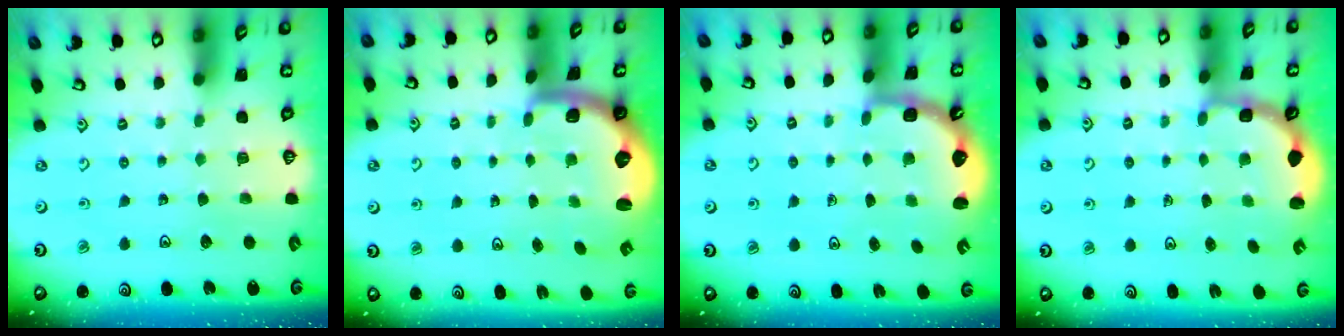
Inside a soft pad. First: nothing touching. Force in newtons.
{"total": 2.1, "press": 1.9, "slide": 0.9}
{"total": 2.6, "press": 2.2, "slide": 1.4}
{"total": 2.8, "press": 2.5, "slide": 1.4}